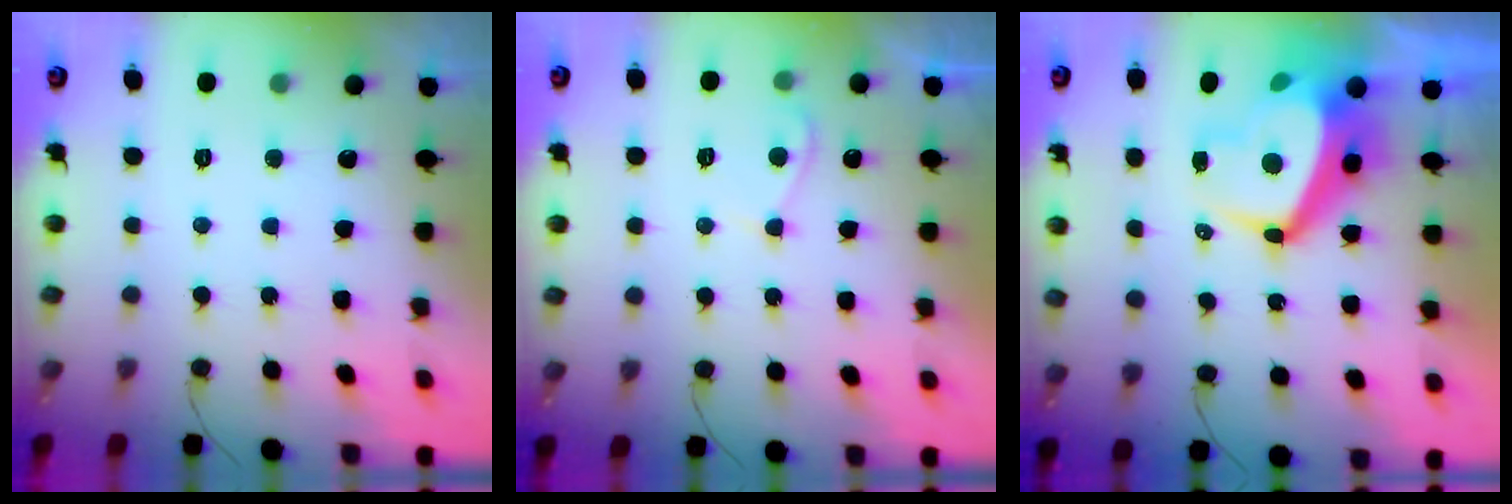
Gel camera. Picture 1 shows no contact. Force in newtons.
{"total": 4.7, "press": 4.6, "slide": 0.8}
{"total": 12.1, "press": 12.0, "slide": 1.6}